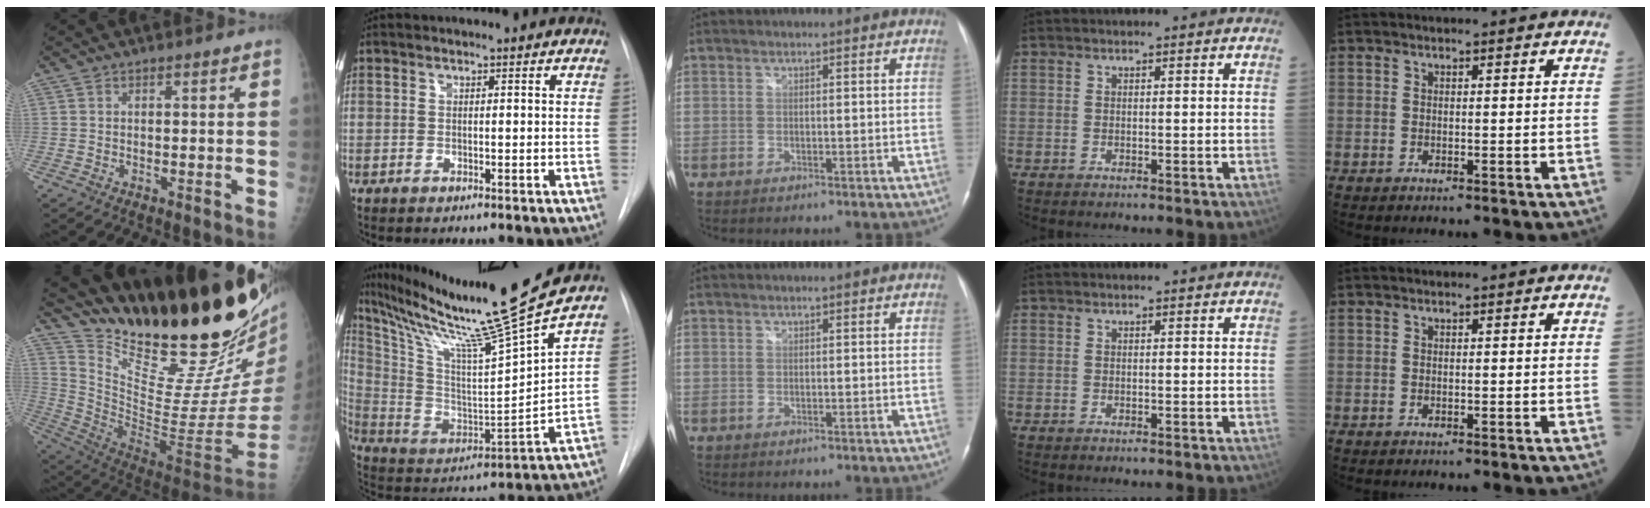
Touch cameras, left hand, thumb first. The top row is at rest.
{"thumb": {"total": 32.2, "force": [25.2, 6.5, 19.1], "torque": [-0.277, -0.159, 0.389]}, "index": {"total": 21.7, "force": [17.8, -3.1, 12.2], "torque": [-0.223, -0.052, 0.298]}}